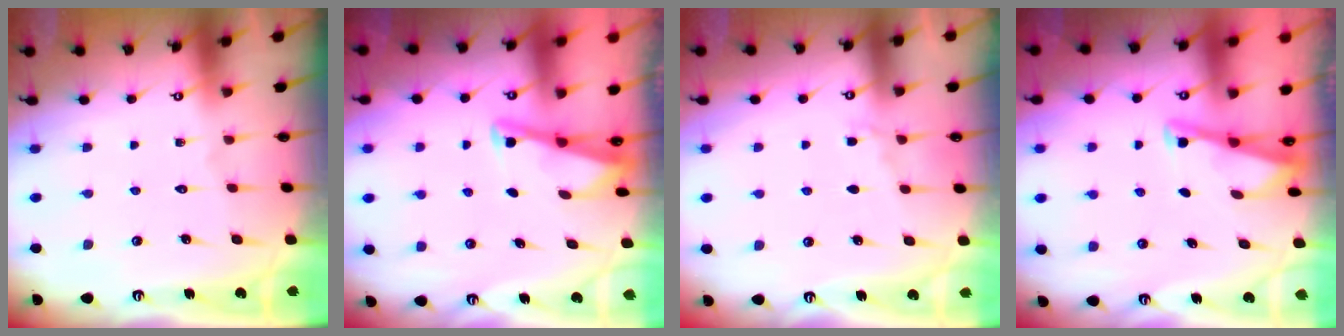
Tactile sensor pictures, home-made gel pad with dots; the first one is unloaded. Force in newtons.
{"total": 3.0, "press": 3.0, "slide": 0.3}
{"total": 3.7, "press": 3.7, "slide": 0.5}
{"total": 2.9, "press": 2.9, "slide": 0.2}